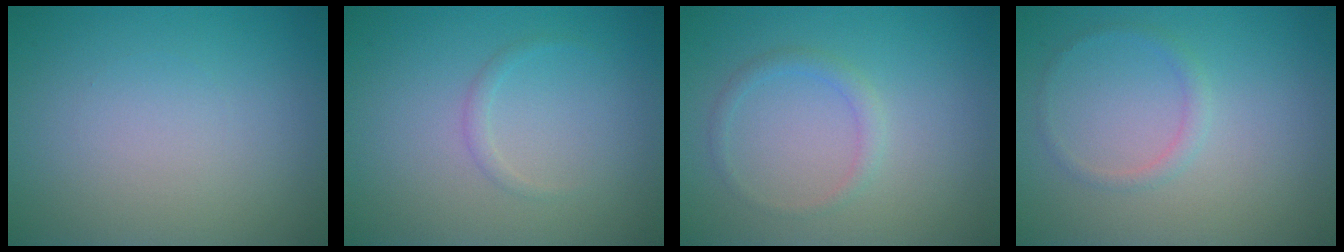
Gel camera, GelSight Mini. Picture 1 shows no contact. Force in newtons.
{"total": 0.8, "press": 0.8, "slide": 0.1}
{"total": 1.2, "press": 1.2, "slide": 0.0}
{"total": 1.0, "press": 1.0, "slide": 0.1}